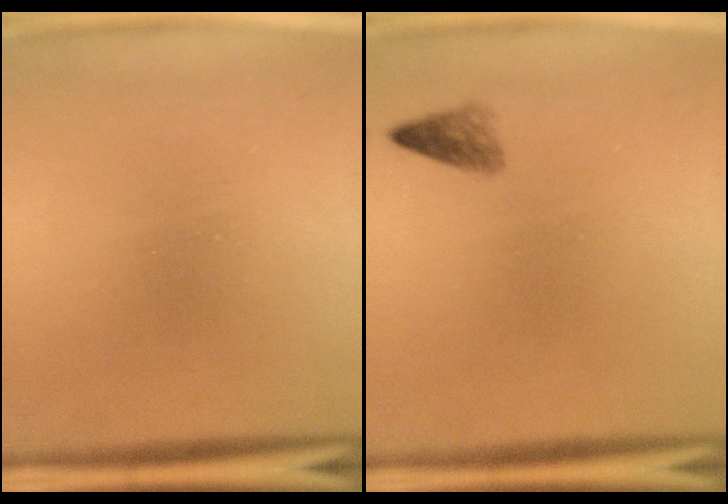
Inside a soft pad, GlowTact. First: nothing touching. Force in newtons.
{"total": 1.7}